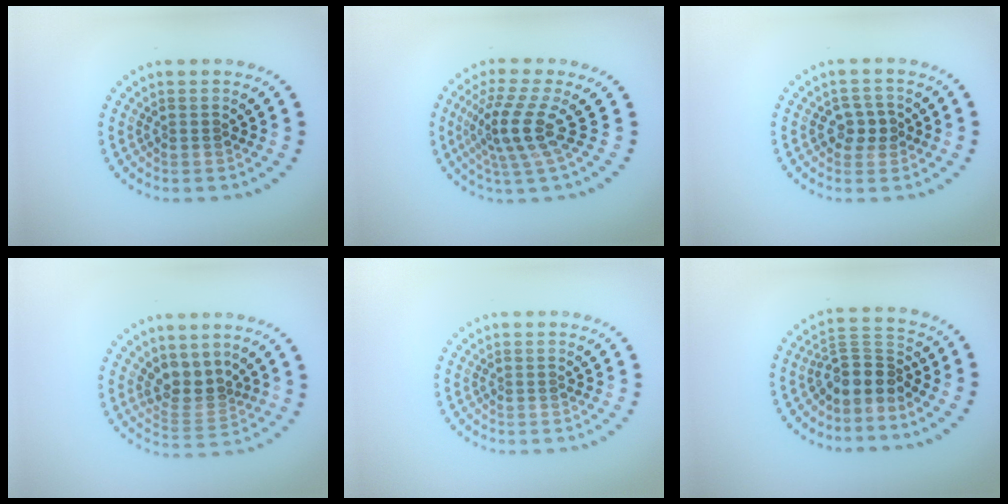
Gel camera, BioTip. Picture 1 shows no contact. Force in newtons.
{"total": 4.1, "press": 2.9, "slide": 2.9}
{"total": 2.2, "press": 2.2, "slide": 0.5}
{"total": 2.9, "press": 2.5, "slide": 1.6}
{"total": 0.0}
{"total": 3.6, "press": 2.7, "slide": 2.4}